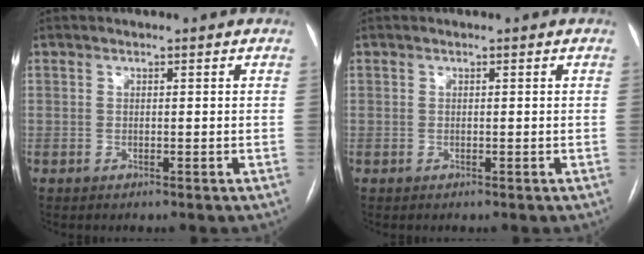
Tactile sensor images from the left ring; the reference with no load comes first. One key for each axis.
{"total": 0.0}